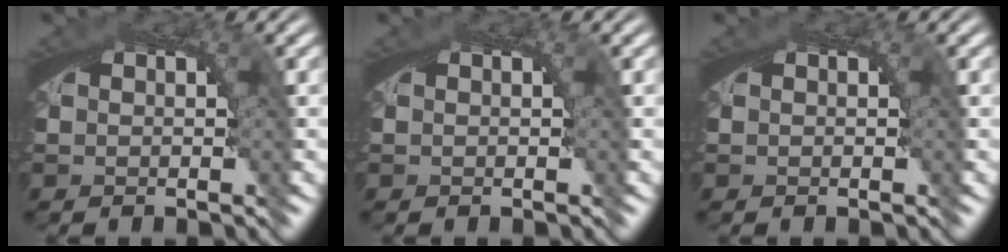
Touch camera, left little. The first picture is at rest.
{"total": 0.0}
{"total": 0.0}